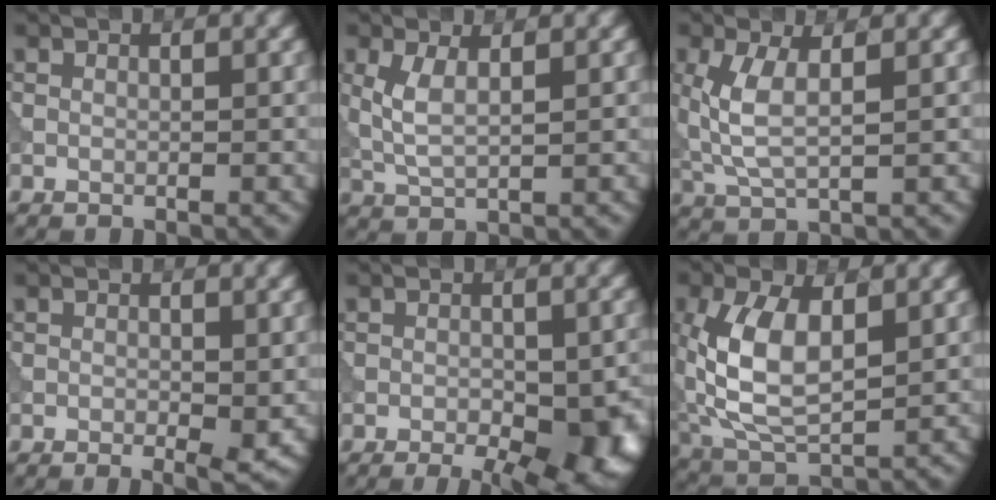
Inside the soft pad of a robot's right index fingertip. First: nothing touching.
{"total": 3.0, "force": [0.8, 1.2, 2.6], "torque": [-0.062, -0.001, 0.018]}
{"total": 4.5, "force": [0.8, 1.9, 4.0], "torque": [-0.097, 0.004, 0.016]}
{"total": 2.3, "force": [-0.4, 0.8, 2.1], "torque": [-0.025, -0.008, -0.006]}
{"total": 10.1, "force": [-3.6, 4.9, 8.0], "torque": [-0.076, -0.017, -0.042]}
{"total": 7.9, "force": [0.9, 4.1, 6.7], "torque": [-0.148, 0.003, 0.016]}